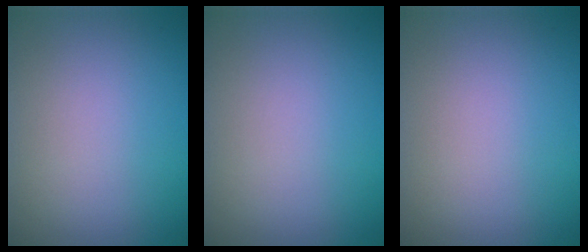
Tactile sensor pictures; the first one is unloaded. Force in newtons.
{"total": 0.0}
{"total": 0.0}